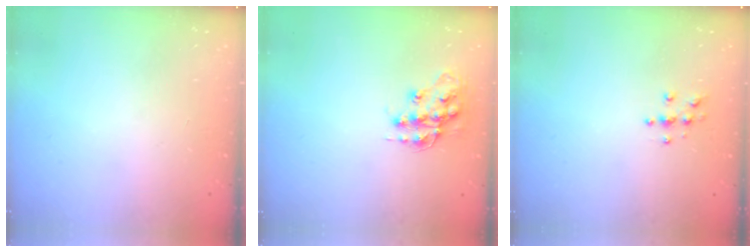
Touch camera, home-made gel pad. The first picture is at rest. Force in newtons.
{"total": 13.5, "press": 13.5, "slide": 0.8}
{"total": 3.8, "press": 3.8, "slide": 0.5}